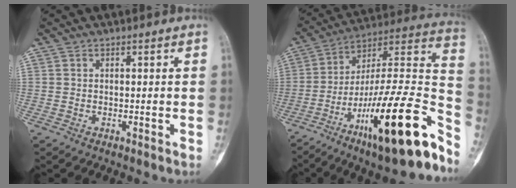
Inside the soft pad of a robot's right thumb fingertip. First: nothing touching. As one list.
[{"total": 29.0, "force": [-15.3, 6.1, 23.9], "torque": [-0.308, 0.075, -0.243]}]